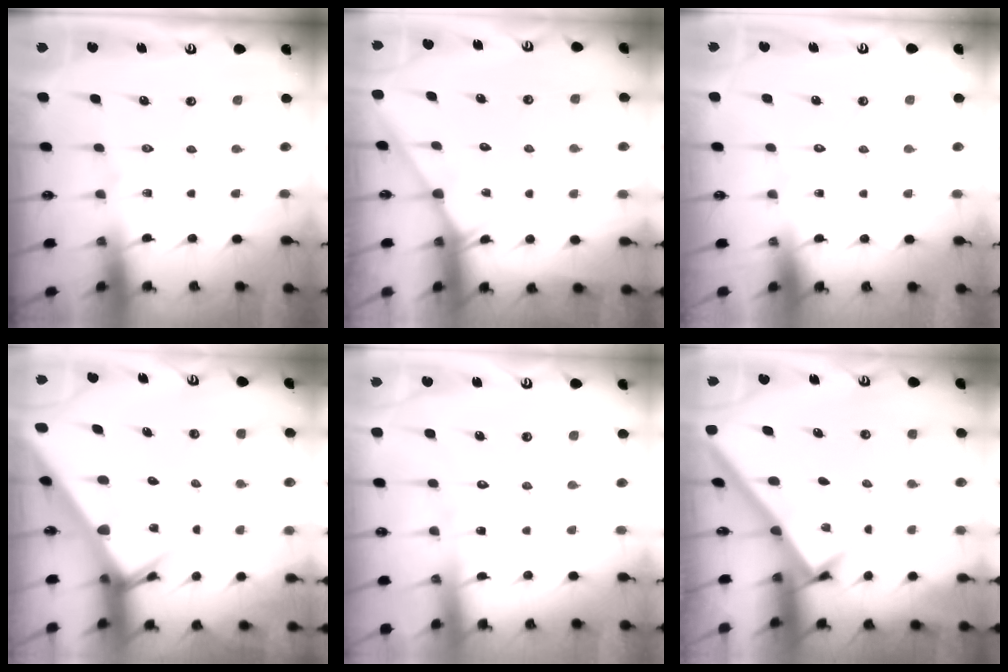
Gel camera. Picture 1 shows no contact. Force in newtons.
{"total": 2.7, "press": 2.7, "slide": 0.2}
{"total": 1.8, "press": 1.7, "slide": 0.1}
{"total": 5.6, "press": 5.6, "slide": 0.4}
{"total": 7.8, "press": 7.8, "slide": 0.3}
{"total": 2.4, "press": 2.4, "slide": 0.2}